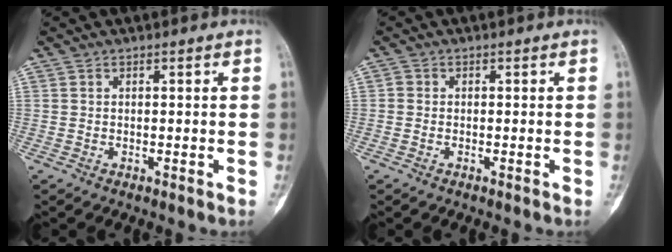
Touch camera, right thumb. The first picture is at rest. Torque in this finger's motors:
{"motor_torque": [0.39, -0.08, 0.12, -0.24, 0.03]}